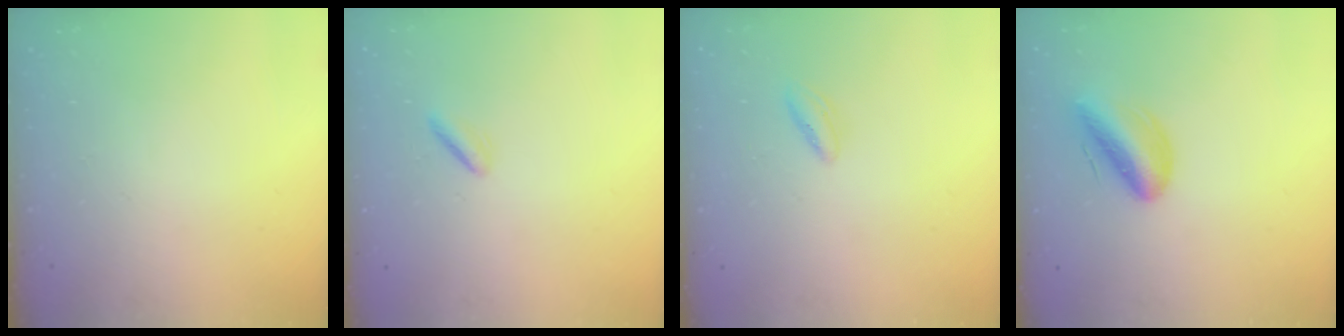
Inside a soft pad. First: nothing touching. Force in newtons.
{"total": 0.8, "press": 0.4, "slide": 0.7}
{"total": 3.5, "press": 3.3, "slide": 1.1}
{"total": 11.7, "press": 11.2, "slide": 3.1}